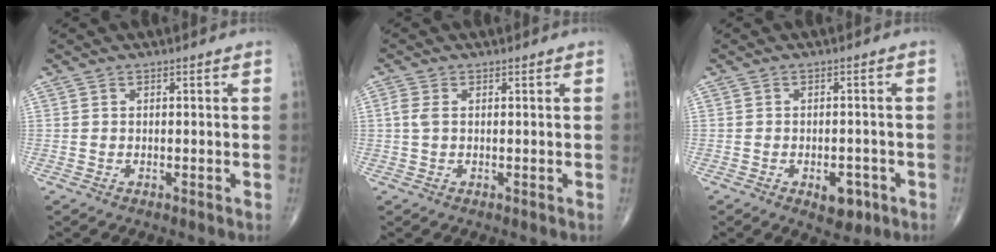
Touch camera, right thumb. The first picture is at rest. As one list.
[{"total": 2.0, "force": [0.3, 1.1, 1.7], "torque": [-0.048, 0.006, 0.005]}, {"total": 4.9, "force": [-2.2, 2.7, 3.4], "torque": [-0.028, 0.009, -0.023]}]